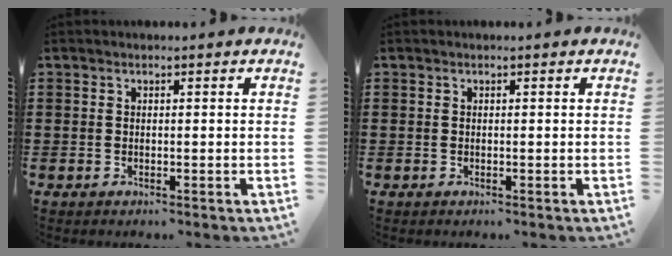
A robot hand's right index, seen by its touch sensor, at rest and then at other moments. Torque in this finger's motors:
{"motor_torque": [-0.70, 1.44, 0.00, 0.00]}